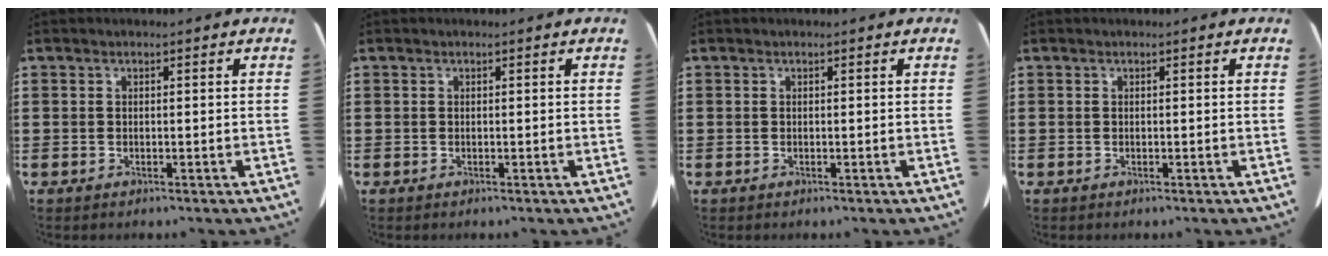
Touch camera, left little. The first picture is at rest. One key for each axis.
{"total": 0.0}
{"total": 0.0}
{"total": 0.0}